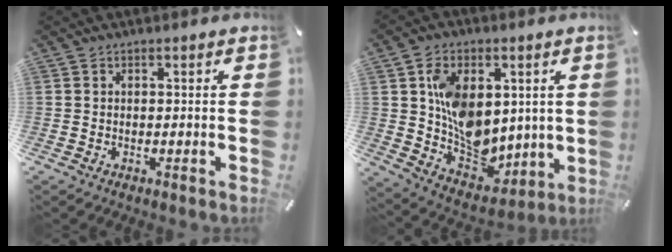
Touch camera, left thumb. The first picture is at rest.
{"total": 13.4, "force": [2.5, 10.8, 7.5], "torque": [-0.116, -0.009, 0.063]}